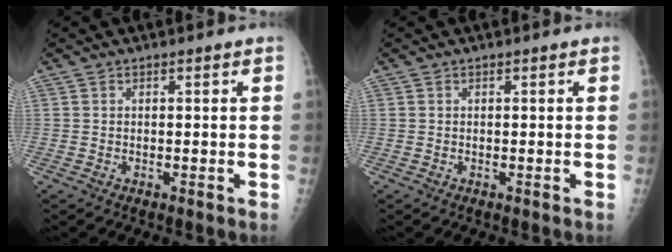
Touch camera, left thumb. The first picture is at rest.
{"total": 0.0}